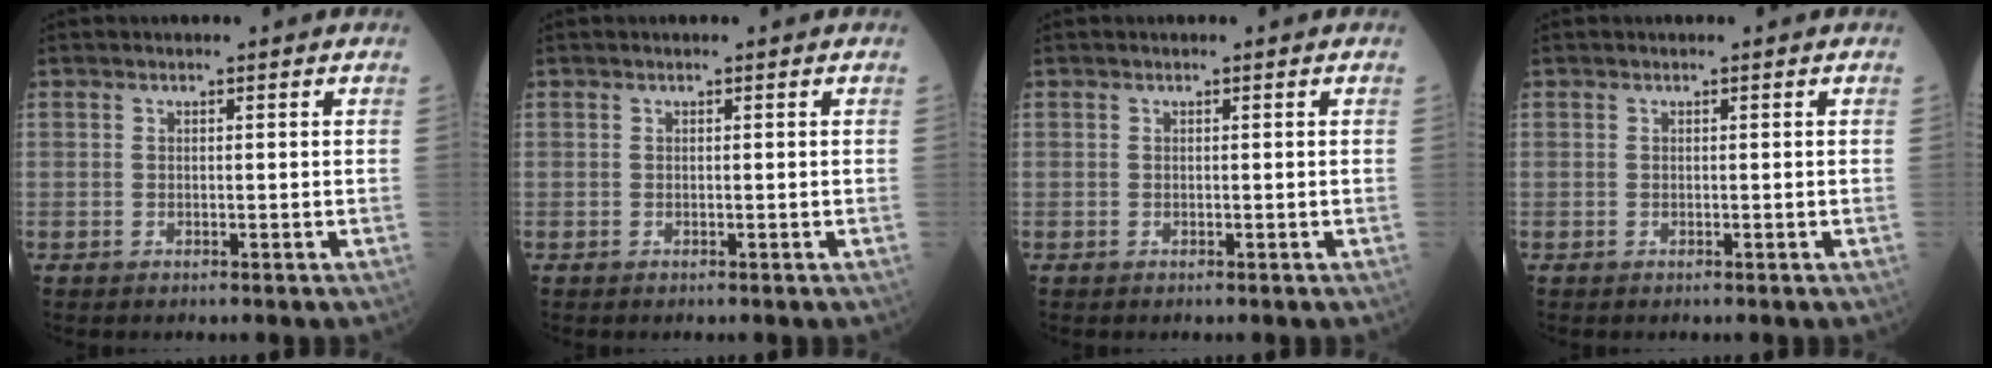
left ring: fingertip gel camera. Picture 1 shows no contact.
{"total": 0.0}
{"total": 0.0}
{"total": 0.0}